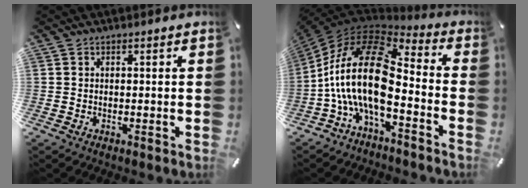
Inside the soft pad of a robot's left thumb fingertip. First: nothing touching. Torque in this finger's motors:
{"motor_torque": [0.14, 3.36, 2.77, 0.00, 1.02]}